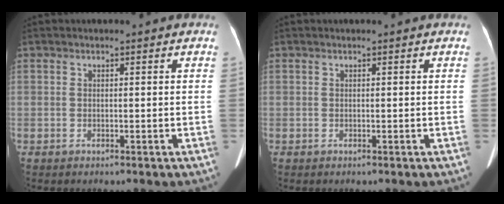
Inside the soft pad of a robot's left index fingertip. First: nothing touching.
{"total": 0.0}